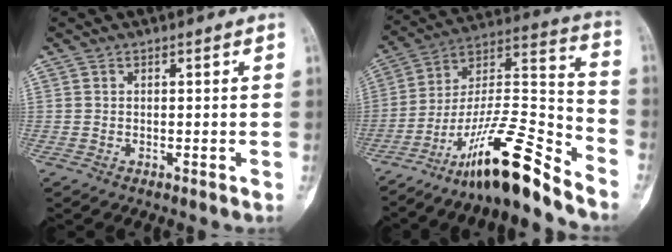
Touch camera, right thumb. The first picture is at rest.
{"total": 19.3, "force": [-14.3, 2.9, 12.6], "torque": [-0.213, 0.109, -0.249]}